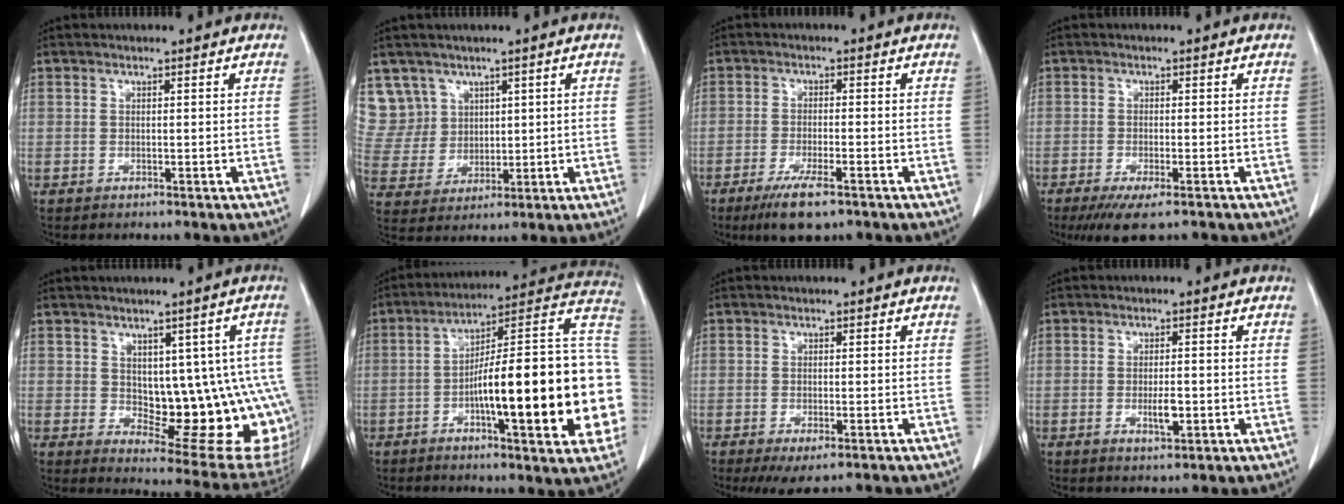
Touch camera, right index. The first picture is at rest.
{"total": 8.3, "force": [4.8, 6.8, -0.3], "torque": [-0.002, 0.021, 0.113]}
{"total": 6.7, "force": [-4.2, 1.0, 5.1], "torque": [-0.094, -0.015, -0.066]}
{"total": 6.4, "force": [-4.5, 0.9, 4.4], "torque": [-0.066, -0.016, -0.066]}
{"total": 15.5, "force": [-0.2, 7.1, 13.8], "torque": [-0.130, 0.011, 0.025]}
{"total": 26.7, "force": [-4.5, 4.2, 26.0], "torque": [-0.289, 0.026, -0.064]}
{"total": 4.7, "force": [-3.2, 1.2, 3.2], "torque": [-0.043, -0.012, -0.044]}
{"total": 3.0, "force": [-0.8, 0.8, 2.8], "torque": [-0.054, -0.001, -0.006]}